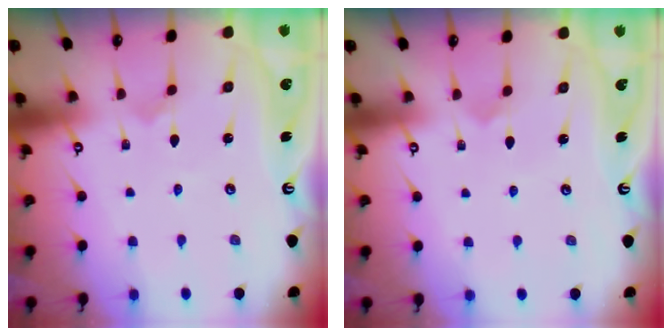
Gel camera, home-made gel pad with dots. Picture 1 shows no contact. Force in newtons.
{"total": 2.7, "press": 2.7, "slide": 0.3}